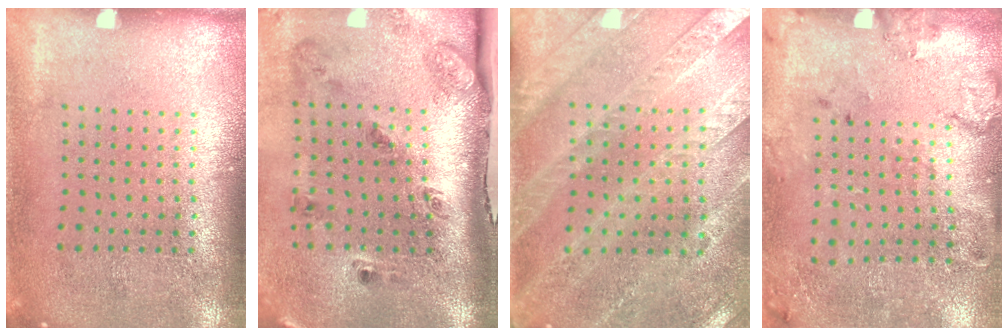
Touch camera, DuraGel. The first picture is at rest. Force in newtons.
{"total": 2.8, "press": 1.7, "slide": 2.2}
{"total": 2.7, "press": 2.5, "slide": 1.0}
{"total": 2.1, "press": 1.5, "slide": 1.5}